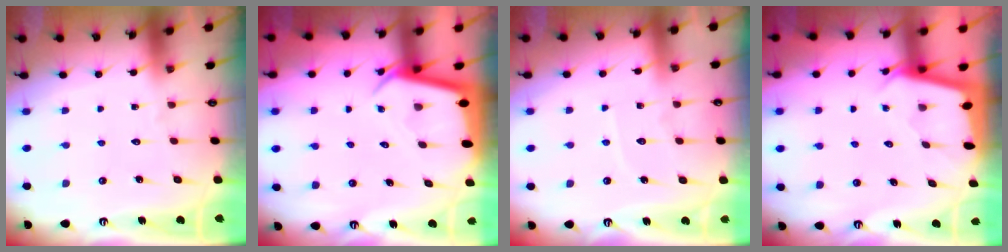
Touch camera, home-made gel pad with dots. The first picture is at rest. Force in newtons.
{"total": 3.5, "press": 3.5, "slide": 0.2}
{"total": 5.0, "press": 5.0, "slide": 0.2}
{"total": 2.0, "press": 2.0, "slide": 0.2}